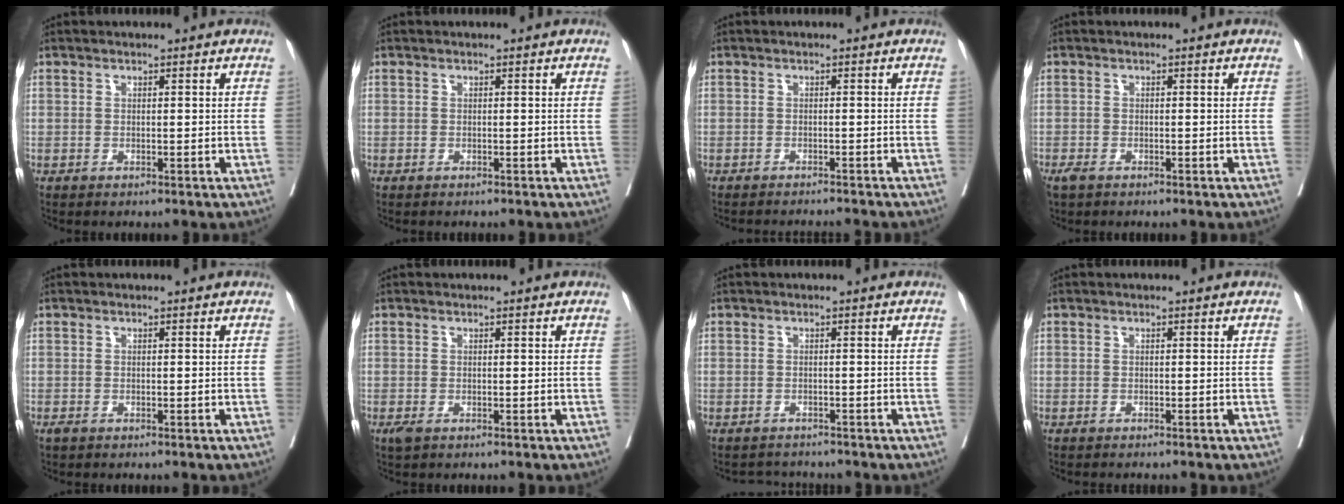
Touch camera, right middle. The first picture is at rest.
{"total": 0.7, "force": [-0.6, 0.2, 0.1], "torque": [-0.011, -0.001, -0.011]}
{"total": 5.3, "force": [-5.2, -0.2, 1.1], "torque": [-0.007, -0.008, -0.065]}
{"total": 1.7, "force": [-1.3, 0.8, 0.9], "torque": [-0.021, -0.004, -0.020]}
{"total": 0.6, "force": [-0.4, 0.3, 0.3], "torque": [-0.011, -0.002, -0.006]}
{"total": 0.8, "force": [-0.5, 0.4, 0.5], "torque": [-0.013, -0.002, -0.006]}
{"total": 2.2, "force": [-2.1, 0.4, -0.6], "torque": [0.011, -0.007, -0.032]}
{"total": 1.1, "force": [-1.0, 0.1, 0.3], "torque": [-0.014, -0.005, -0.013]}